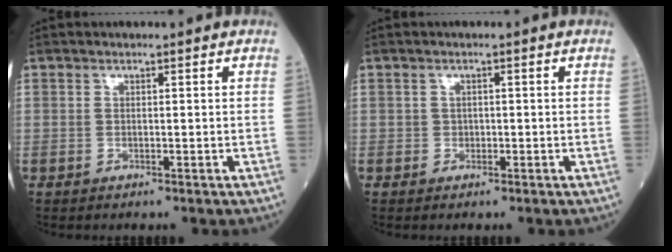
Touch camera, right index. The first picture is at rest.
{"total": 0.8, "force": [-0.2, 0.8, 0.1], "torque": [0.001, 0.004, -0.006]}